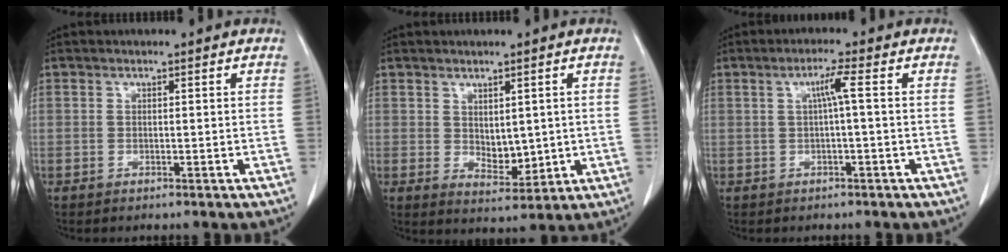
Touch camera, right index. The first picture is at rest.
{"total": 4.9, "force": [0.6, 2.8, 4.1], "torque": [-0.063, -0.006, 0.025]}
{"total": 3.1, "force": [0.5, -0.5, 3.0], "torque": [-0.055, 0.006, 0.009]}